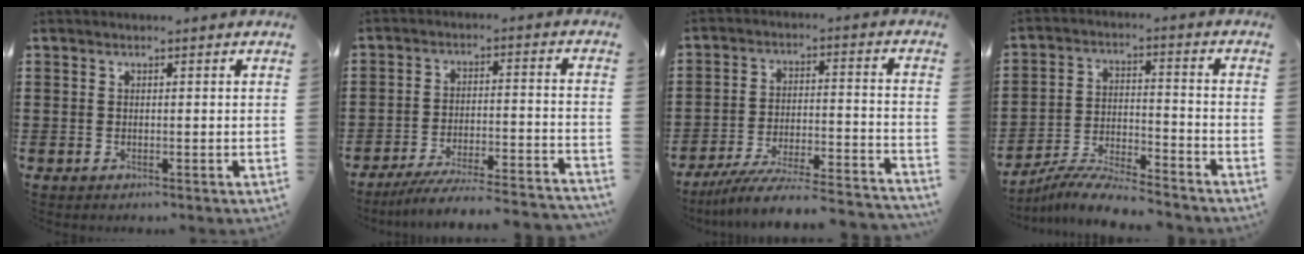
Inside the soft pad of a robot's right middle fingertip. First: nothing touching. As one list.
[{"total": 6.2, "force": [-5.7, -0.3, 2.4], "torque": [-0.049, -0.012, -0.112]}, {"total": 7.2, "force": [-6.5, 0.0, 3.0], "torque": [-0.061, -0.010, -0.129]}, {"total": 7.4, "force": [-7.1, 0.2, 2.0], "torque": [-0.044, 0.003, -0.140]}]